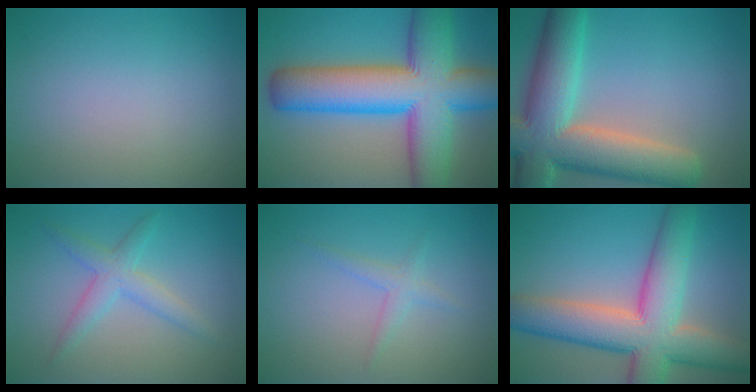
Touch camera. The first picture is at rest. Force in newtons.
{"total": 14.5, "press": 14.5, "slide": 0.4}
{"total": 12.0, "press": 11.9, "slide": 1.0}
{"total": 2.8, "press": 2.8, "slide": 0.1}
{"total": 1.4, "press": 1.4, "slide": 0.0}
{"total": 10.9, "press": 10.9, "slide": 0.5}